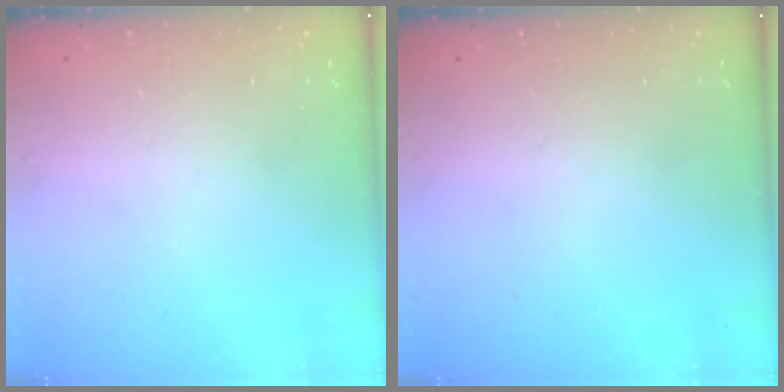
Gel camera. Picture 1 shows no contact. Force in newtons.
{"total": 0.0}